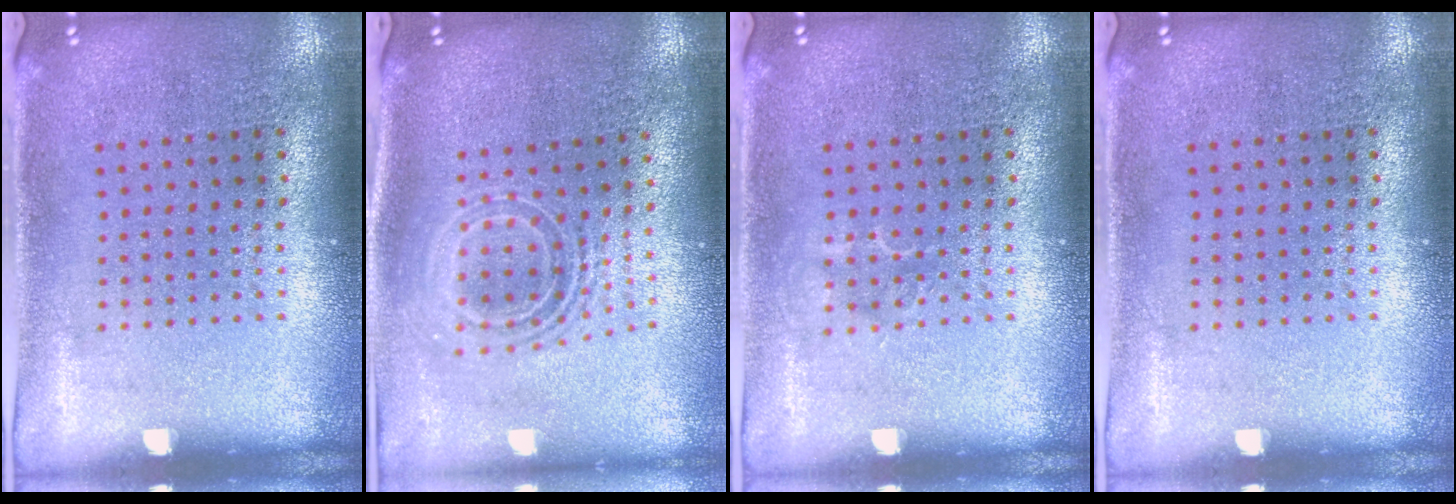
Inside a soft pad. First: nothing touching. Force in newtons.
{"total": 2.0, "press": 1.5, "slide": 1.3}
{"total": 0.9, "press": 0.9, "slide": 0.3}
{"total": 0.0}